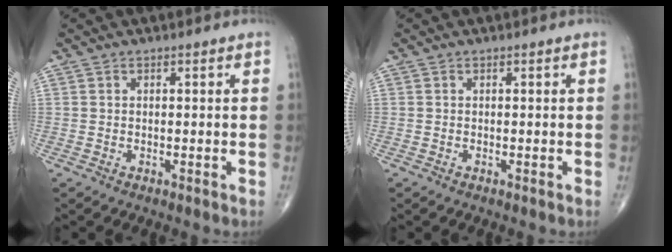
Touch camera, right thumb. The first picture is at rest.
{"total": 0.0}